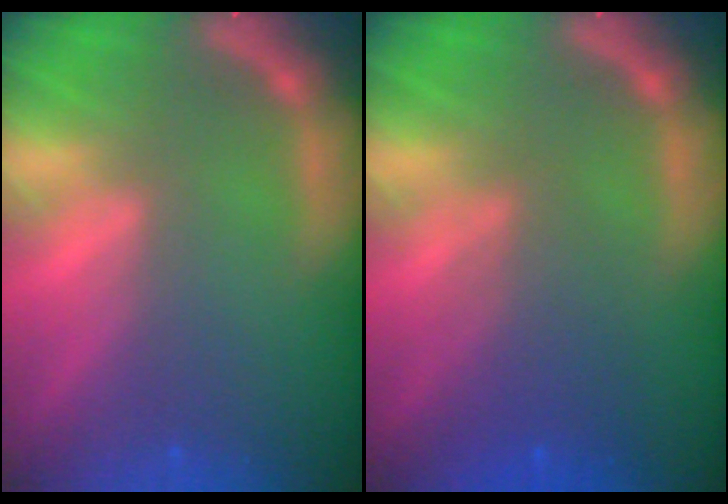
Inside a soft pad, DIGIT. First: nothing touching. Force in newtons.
{"total": 4.1}